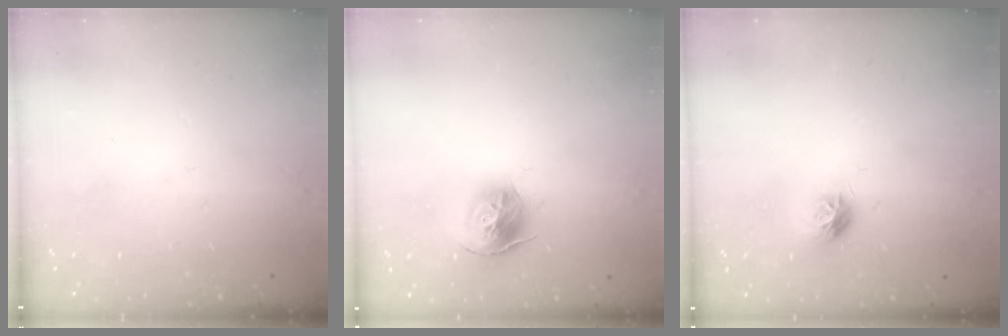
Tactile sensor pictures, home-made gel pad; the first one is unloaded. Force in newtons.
{"total": 12.5, "press": 12.4, "slide": 1.3}
{"total": 7.7, "press": 7.7, "slide": 0.2}